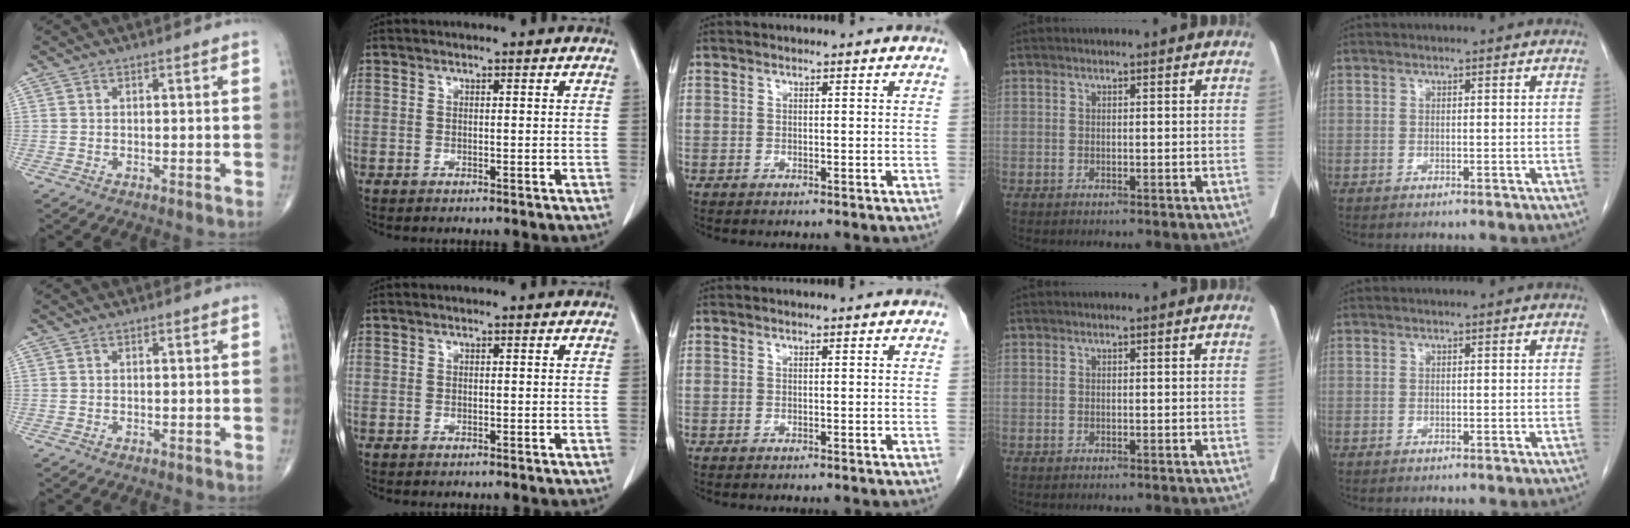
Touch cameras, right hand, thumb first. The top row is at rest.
{}